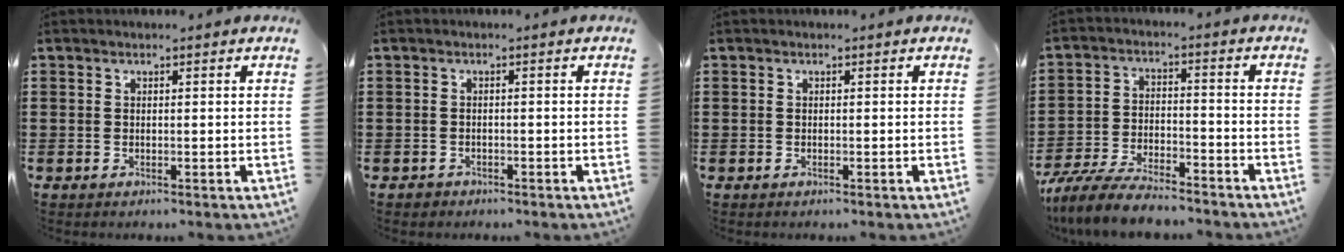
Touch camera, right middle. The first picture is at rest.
{"total": 0.9, "force": [-0.7, 0.4, 0.0], "torque": [-0.003, 0.001, -0.018]}
{"total": 0.0}
{"total": 7.4, "force": [-6.9, 1.2, 2.5], "torque": [-0.053, 0.007, -0.132]}